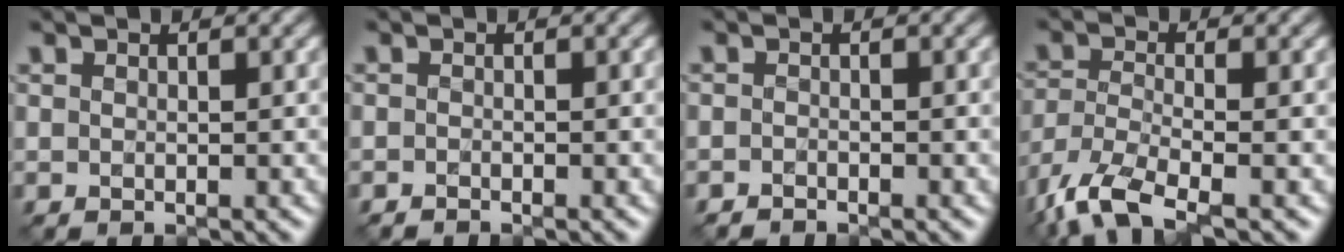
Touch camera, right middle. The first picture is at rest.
{"total": 0.6, "force": [-0.6, 0.1, 0.2], "torque": [-0.002, -0.002, -0.012]}
{"total": 0.9, "force": [-0.9, 0.2, 0.2], "torque": [-0.001, -0.003, -0.019]}
{"total": 7.2, "force": [-4.8, 2.3, 4.9], "torque": [-0.111, -0.021, -0.104]}